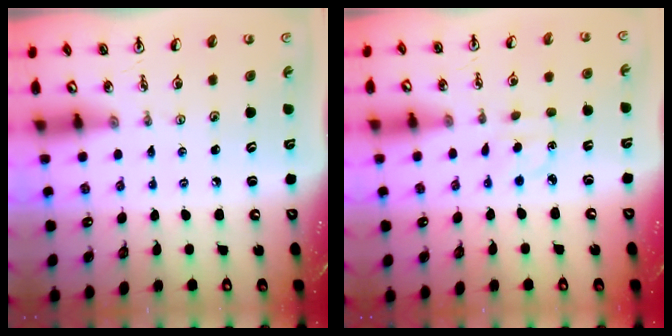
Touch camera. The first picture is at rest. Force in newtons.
{"total": 2.6, "press": 2.5, "slide": 0.7}